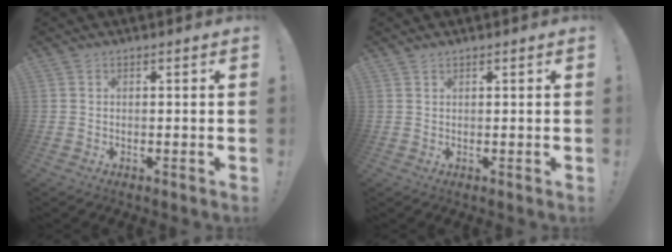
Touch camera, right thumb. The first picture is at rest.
{"total": 0.8, "force": [0.7, 0.2, 0.2], "torque": [-0.002, -0.002, 0.014]}